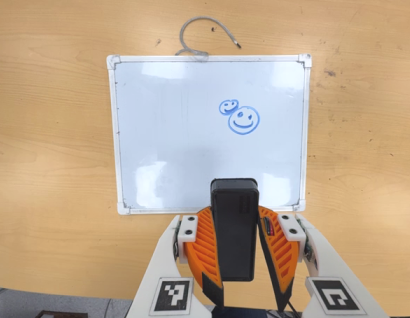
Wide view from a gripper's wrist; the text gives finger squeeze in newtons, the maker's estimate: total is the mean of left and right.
{"total": 9.0, "left": 7.6, "right": 10.4}